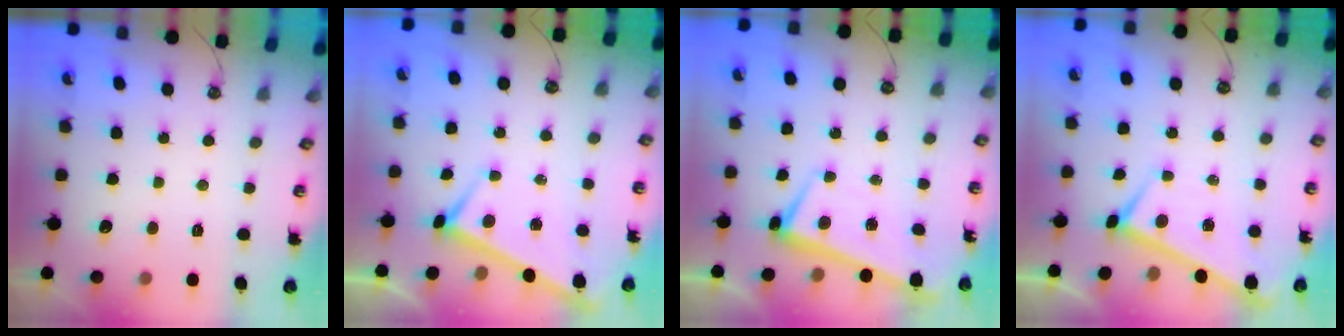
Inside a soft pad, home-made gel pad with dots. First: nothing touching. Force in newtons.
{"total": 4.5, "press": 4.5, "slide": 0.3}
{"total": 1.2, "press": 0.9, "slide": 0.9}
{"total": 0.0}